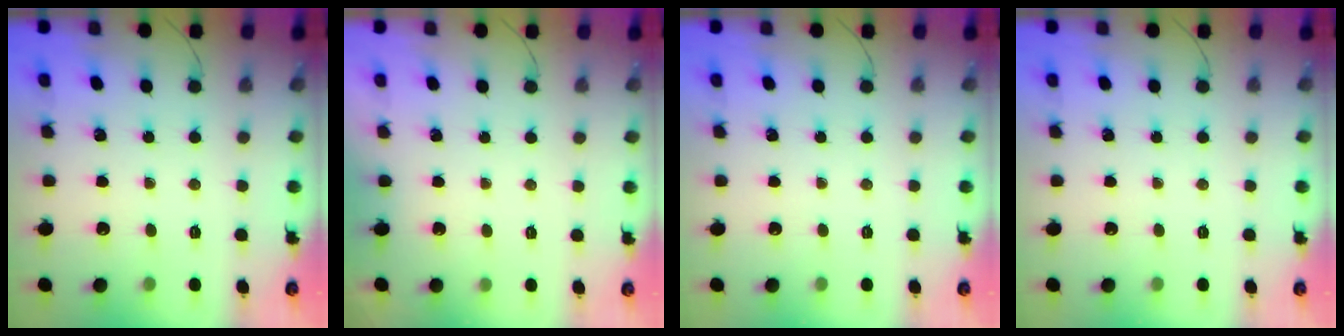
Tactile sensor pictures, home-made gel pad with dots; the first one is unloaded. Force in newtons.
{"total": 1.9, "press": 1.9, "slide": 0.3}
{"total": 0.0}
{"total": 0.0}